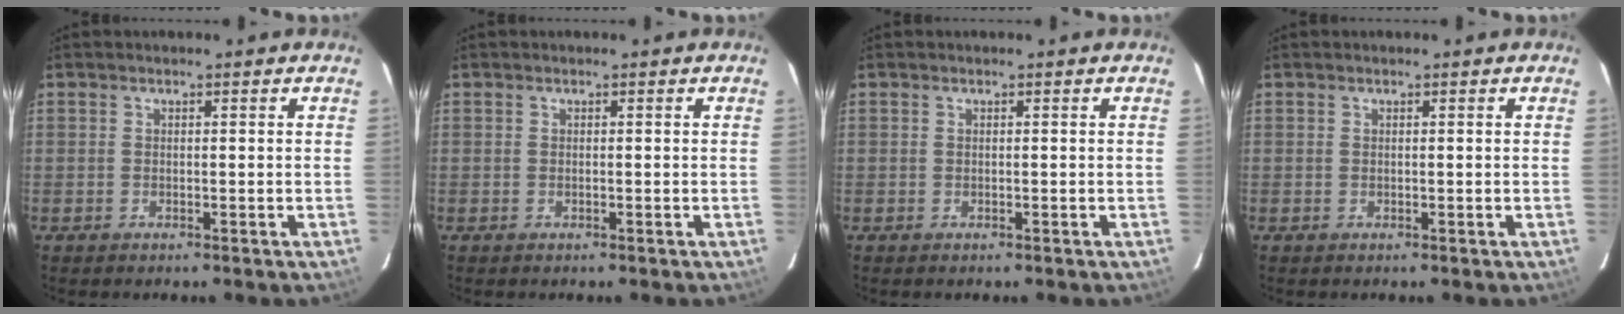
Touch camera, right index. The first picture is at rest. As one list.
[{"total": 0.0}, {"total": 0.0}, {"total": 0.0}]